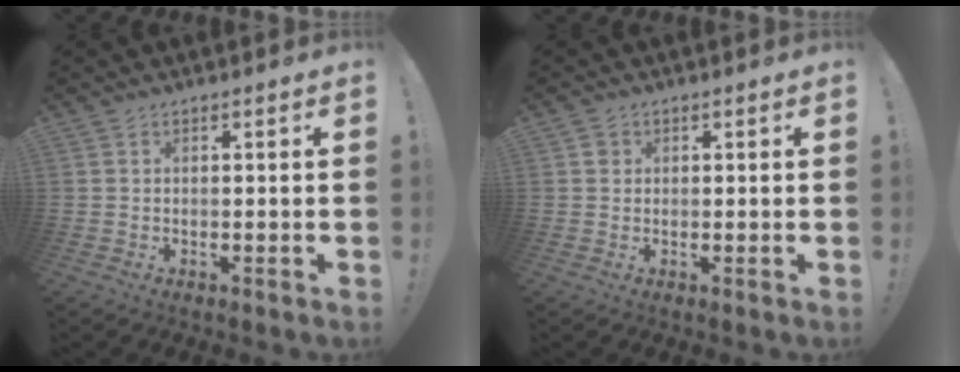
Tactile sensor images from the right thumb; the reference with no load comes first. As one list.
[{"total": 1.8, "force": [0.6, 1.6, 0.4], "torque": [0.006, -0.001, 0.009]}]